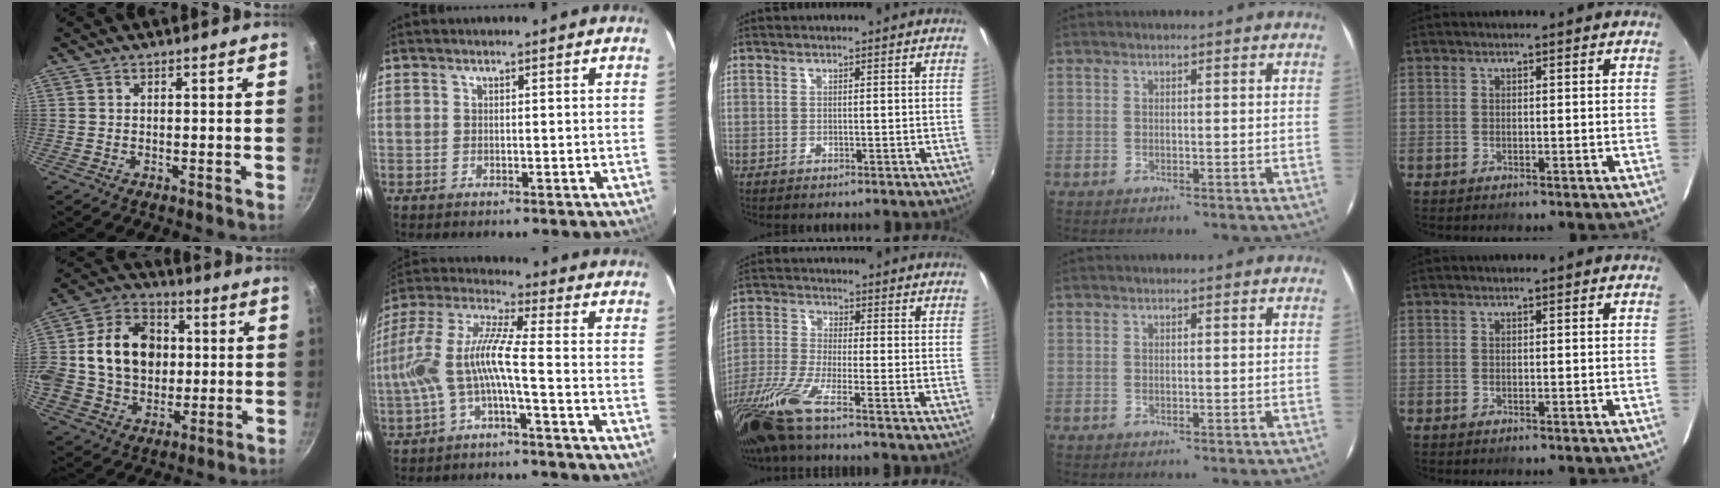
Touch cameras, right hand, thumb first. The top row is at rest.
{"thumb": {"total": 20.8, "force": [1.2, 16.3, 12.9], "torque": [-0.215, 0.030, 0.015]}, "index": {"total": 10.3, "force": [-3.3, 0.6, 9.7], "torque": [-0.209, 0.012, -0.067]}, "middle": {"total": 10.9, "force": [-7.8, 0.2, 7.5], "torque": [-0.167, -0.036, -0.153]}}